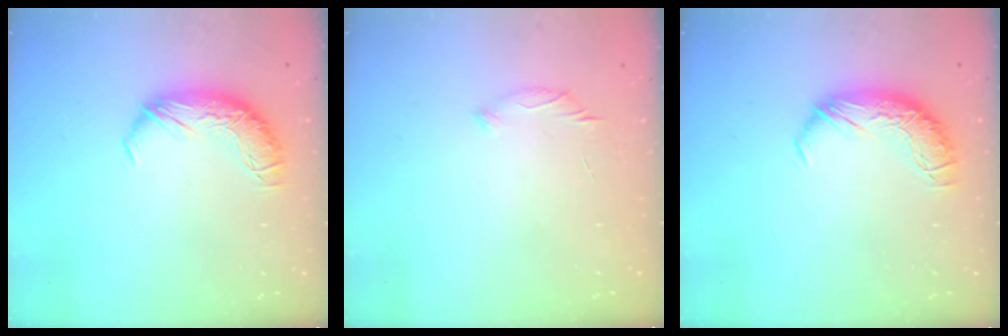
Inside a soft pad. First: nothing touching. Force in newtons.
{"total": 7.7, "press": 7.7, "slide": 0.6}
{"total": 0.0}